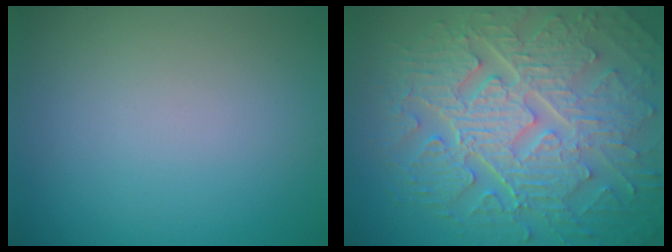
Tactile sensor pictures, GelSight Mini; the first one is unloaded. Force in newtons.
{"total": 10.8, "press": 7.2, "slide": 8.0}